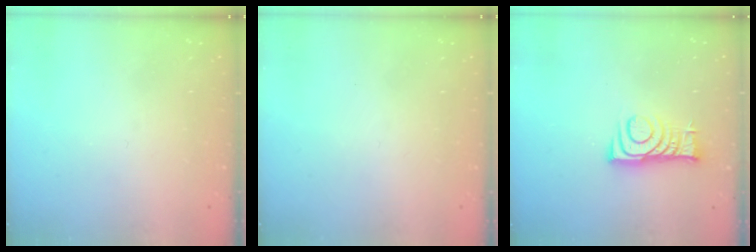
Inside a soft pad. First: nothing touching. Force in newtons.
{"total": 1.8, "press": 1.7, "slide": 0.1}
{"total": 8.9, "press": 8.9, "slide": 0.1}